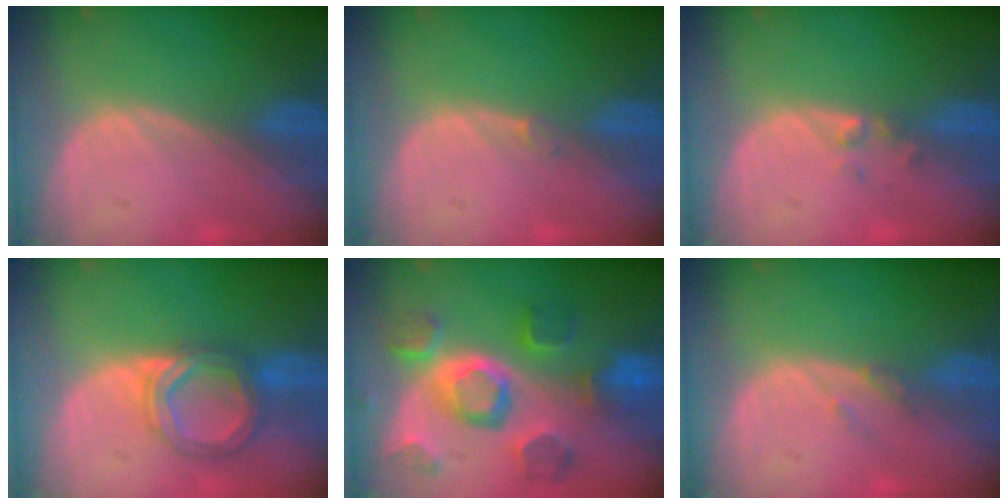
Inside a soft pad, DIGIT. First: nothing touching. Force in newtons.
{"total": 0.6, "press": 0.5, "slide": 0.3}
{"total": 1.4, "press": 1.2, "slide": 0.7}
{"total": 6.2, "press": 6.2, "slide": 0.4}
{"total": 11.5, "press": 10.1, "slide": 5.5}
{"total": 1.2, "press": 1.2, "slide": 0.3}